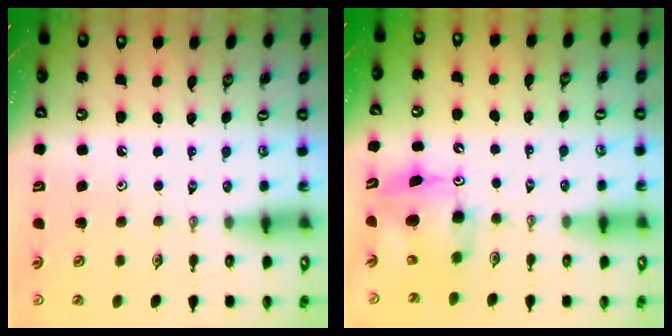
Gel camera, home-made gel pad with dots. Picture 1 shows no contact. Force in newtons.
{"total": 8.1, "press": 8.1, "slide": 0.7}